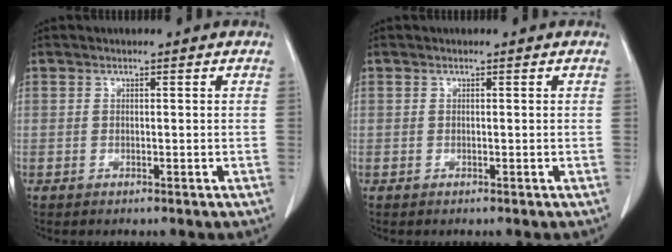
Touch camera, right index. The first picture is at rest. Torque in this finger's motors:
{"motor_torque": [0.00, 0.00, 0.00, 0.00]}